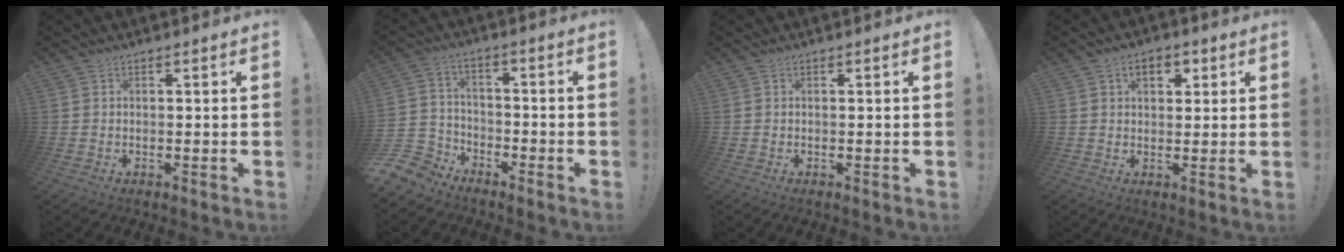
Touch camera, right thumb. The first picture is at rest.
{"total": 7.0, "force": [-5.5, 4.2, 1.1], "torque": [-0.022, 0.033, -0.105]}
{"total": 0.0}
{"total": 5.3, "force": [2.1, 3.4, 3.5], "torque": [-0.047, 0.001, 0.033]}